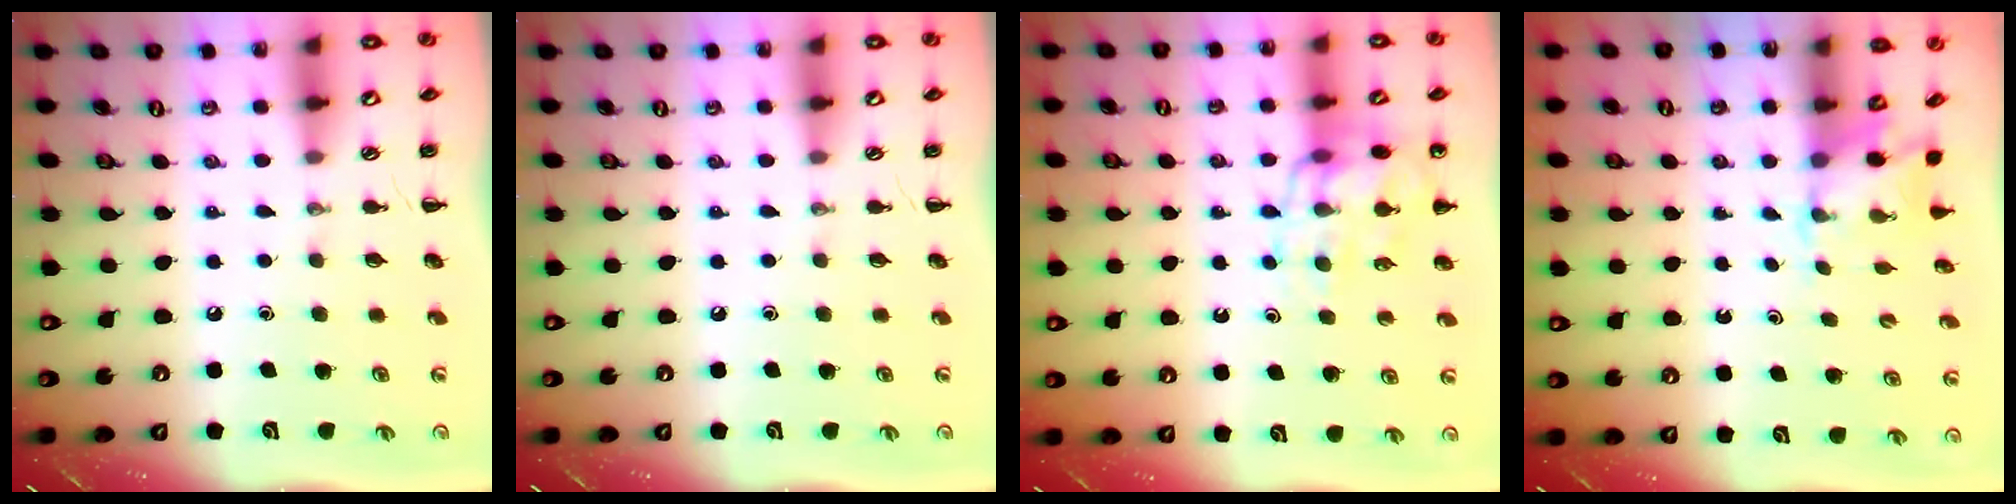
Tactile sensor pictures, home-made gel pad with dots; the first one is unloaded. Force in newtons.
{"total": 0.0}
{"total": 15.3, "press": 15.0, "slide": 3.0}
{"total": 1.7, "press": 1.5, "slide": 0.6}